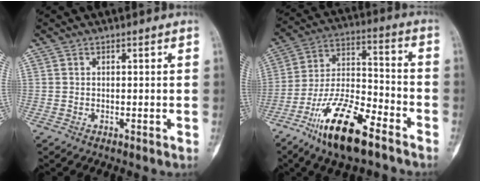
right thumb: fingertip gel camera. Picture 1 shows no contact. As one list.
[{"total": 17.4, "force": [-11.0, 5.5, 12.3], "torque": [-0.219, 0.068, -0.203]}]